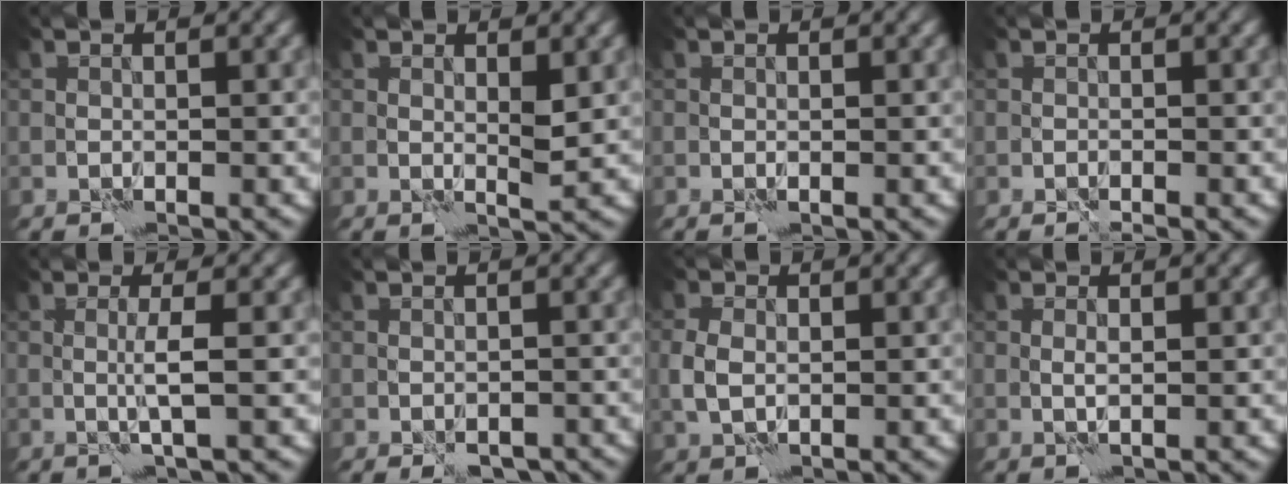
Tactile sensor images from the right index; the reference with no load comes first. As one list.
[{"total": 1.5, "force": [0.6, 0.4, 1.4], "torque": [-0.021, -0.006, 0.012]}, {"total": 0.0}, {"total": 0.6, "force": [-0.5, 0.0, 0.3], "torque": [-0.006, -0.003, -0.012]}, {"total": 1.8, "force": [0.4, -0.2, 1.7], "torque": [-0.034, -0.006, 0.004]}, {"total": 2.9, "force": [-2.2, 1.6, 1.0], "torque": [-0.010, -0.001, -0.025]}, {"total": 2.2, "force": [0.2, 1.6, 1.5], "torque": [-0.042, -0.001, 0.002]}, {"total": 0.7, "force": [0.4, -0.1, 0.5], "torque": [-0.013, -0.003, 0.007]}]